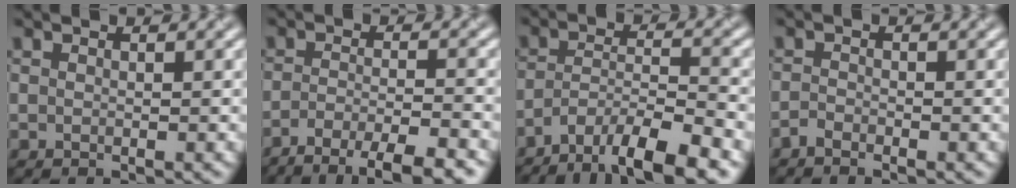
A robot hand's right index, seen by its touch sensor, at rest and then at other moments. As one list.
[{"total": 6.4, "force": [-4.6, 1.3, 4.3], "torque": [-0.062, 0.002, -0.079]}, {"total": 9.2, "force": [-6.9, 2.4, 5.7], "torque": [-0.091, -0.002, -0.117]}, {"total": 1.0, "force": [-0.9, 0.3, 0.5], "torque": [-0.009, -0.001, -0.021]}]